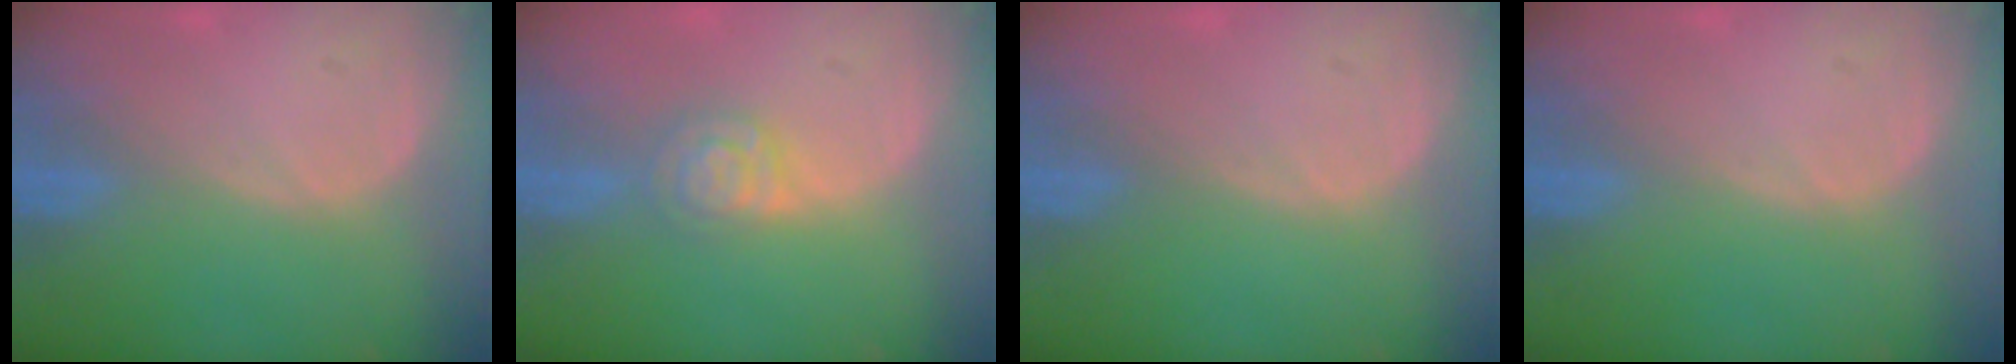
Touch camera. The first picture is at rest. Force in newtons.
{"total": 4.8, "press": 4.1, "slide": 2.4}
{"total": 0.0}
{"total": 0.0}